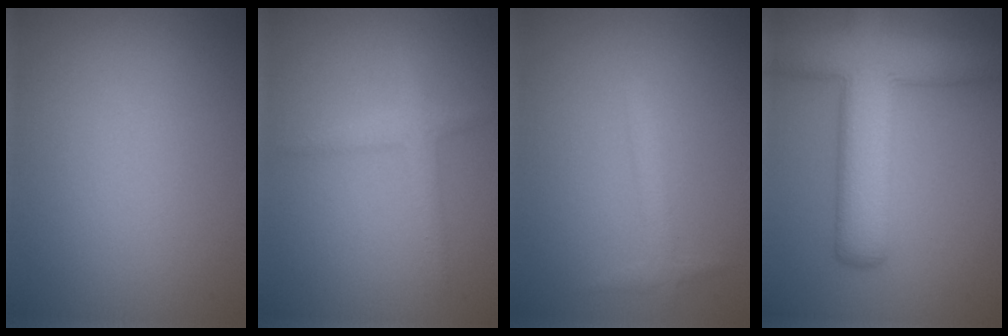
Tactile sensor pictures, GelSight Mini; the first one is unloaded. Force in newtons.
{"total": 2.0, "press": 2.0, "slide": 0.0}
{"total": 1.4, "press": 1.4, "slide": 0.0}
{"total": 9.2, "press": 9.2, "slide": 0.5}